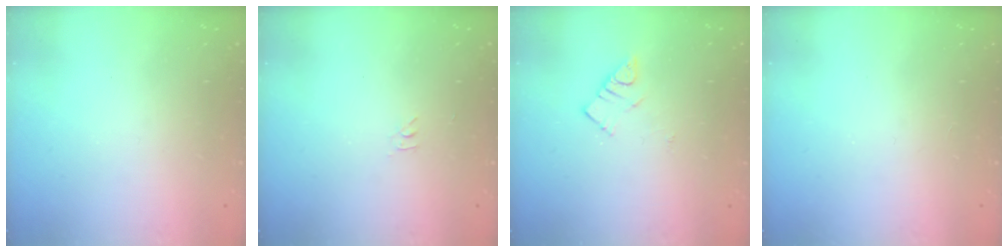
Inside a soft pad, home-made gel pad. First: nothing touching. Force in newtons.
{"total": 2.8, "press": 2.8, "slide": 0.4}
{"total": 4.3, "press": 4.3, "slide": 0.5}
{"total": 2.8, "press": 2.8, "slide": 0.4}